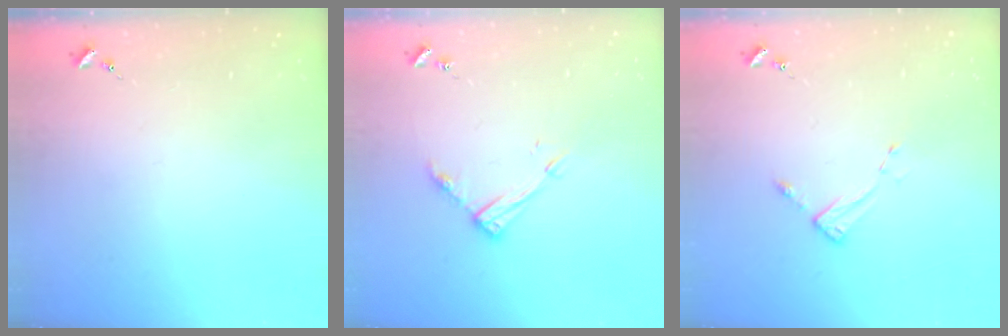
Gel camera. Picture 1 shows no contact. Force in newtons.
{"total": 11.0, "press": 11.0, "slide": 0.8}
{"total": 2.6, "press": 2.6, "slide": 0.4}